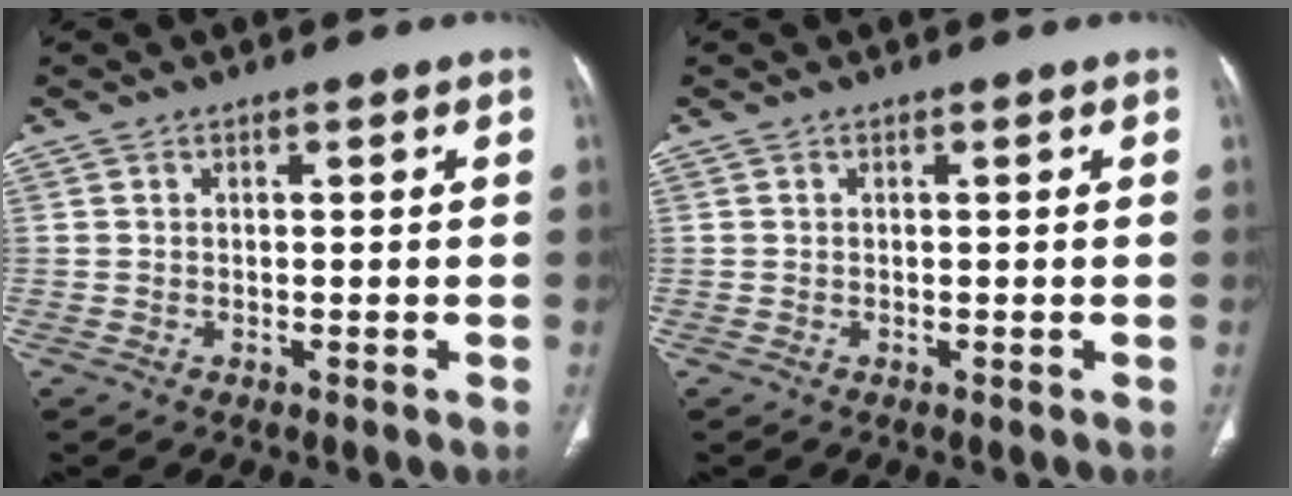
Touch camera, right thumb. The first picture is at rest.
{"total": 0.0}